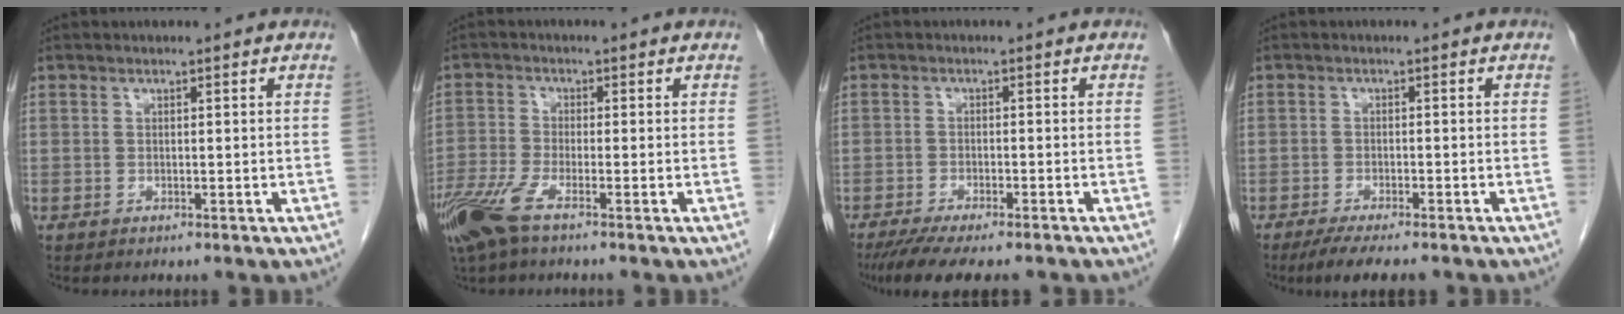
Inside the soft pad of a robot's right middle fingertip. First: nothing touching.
{"total": 6.6, "force": [-4.4, 1.0, 4.8], "torque": [-0.113, -0.014, -0.089]}
{"total": 10.7, "force": [-8.8, 2.0, 5.7], "torque": [-0.081, -0.014, -0.130]}
{"total": 6.8, "force": [-5.5, 1.3, 3.8], "torque": [-0.056, -0.012, -0.084]}